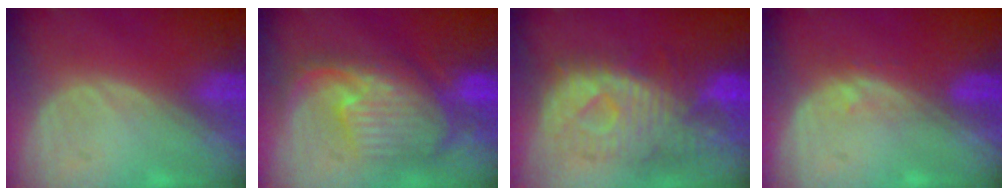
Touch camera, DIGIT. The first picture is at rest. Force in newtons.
{"total": 10.5, "press": 9.4, "slide": 4.8}
{"total": 10.9, "press": 9.6, "slide": 5.0}
{"total": 1.0, "press": 1.0, "slide": 0.2}